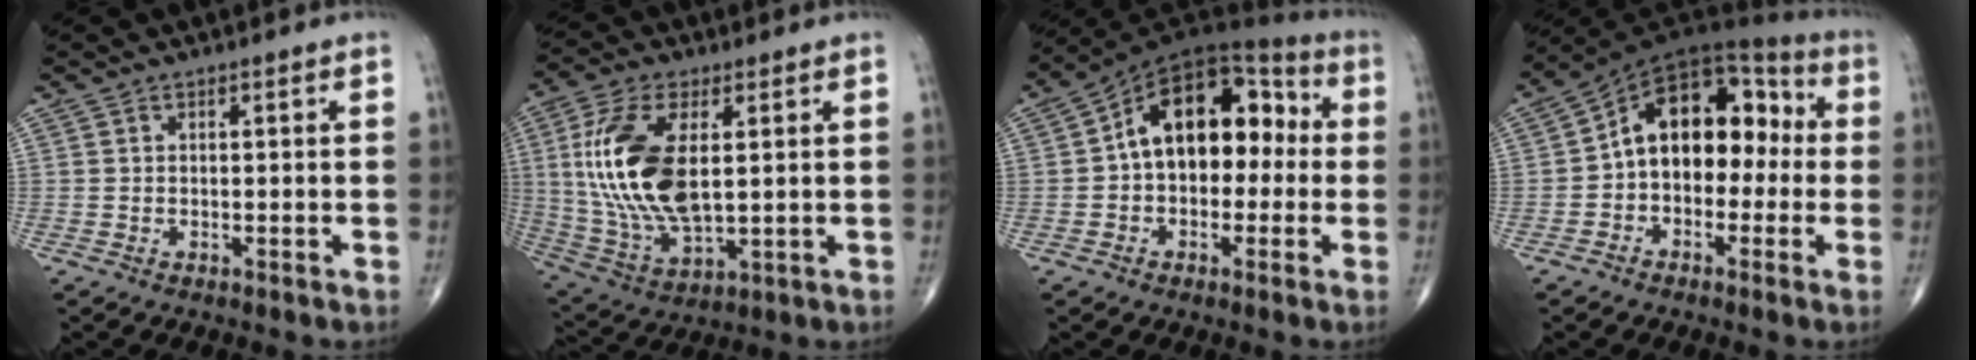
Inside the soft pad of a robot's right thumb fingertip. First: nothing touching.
{"total": 18.3, "force": [2.8, 8.9, 15.7], "torque": [-0.330, -0.013, 0.061]}
{"total": 16.5, "force": [0.6, 10.5, 12.6], "torque": [-0.150, 0.054, -0.004]}
{"total": 15.1, "force": [-0.5, 10.0, 11.2], "torque": [-0.127, 0.056, -0.025]}